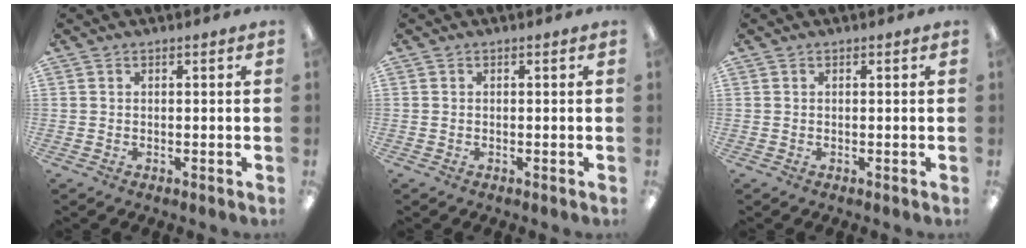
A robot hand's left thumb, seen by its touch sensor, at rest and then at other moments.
{"total": 0.0}
{"total": 0.0}